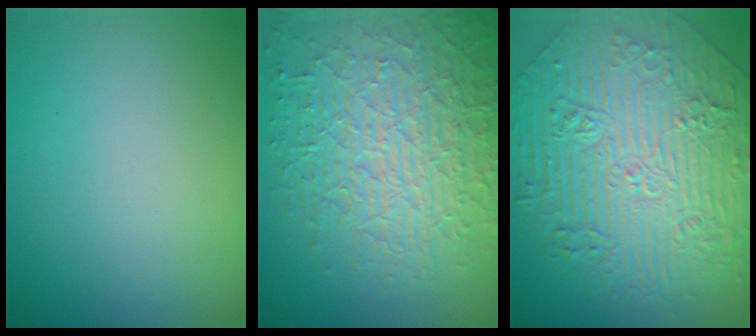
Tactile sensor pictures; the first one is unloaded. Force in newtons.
{"total": 9.1, "press": 6.3, "slide": 6.6}
{"total": 10.5, "press": 7.7, "slide": 7.1}